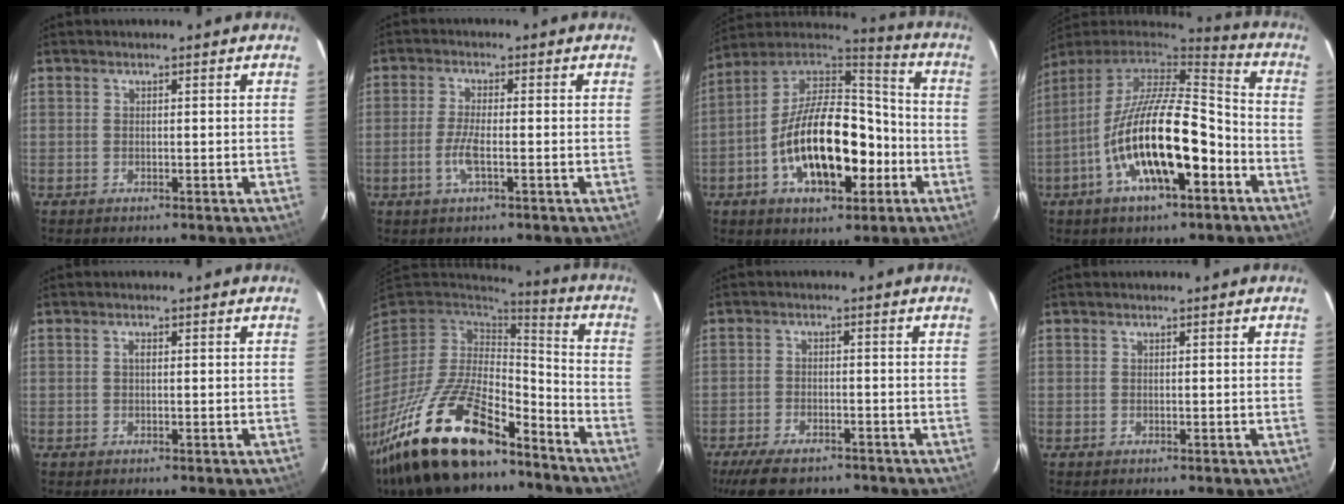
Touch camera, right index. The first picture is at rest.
{"total": 4.4, "force": [-1.5, 0.8, 4.1], "torque": [-0.086, -0.003, -0.033]}
{"total": 21.4, "force": [-6.3, 10.7, 17.5], "torque": [-0.323, 0.017, -0.101]}
{"total": 21.2, "force": [-8.0, 7.3, 18.2], "torque": [-0.331, -0.016, -0.142]}
{"total": 0.7, "force": [0.1, 0.3, 0.6], "torque": [-0.012, 0.003, -0.001]}
{"total": 25.8, "force": [-17.7, 9.8, 16.0], "torque": [-0.330, -0.033, -0.302]}
{"total": 9.6, "force": [-7.5, 3.8, 4.6], "torque": [-0.114, -0.015, -0.125]}
{"total": 0.0}